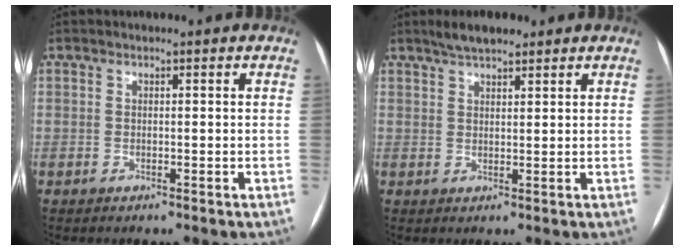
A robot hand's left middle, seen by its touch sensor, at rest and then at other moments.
{"total": 4.4, "force": [3.5, 1.3, 2.3], "torque": [-0.050, 0.013, 0.061]}